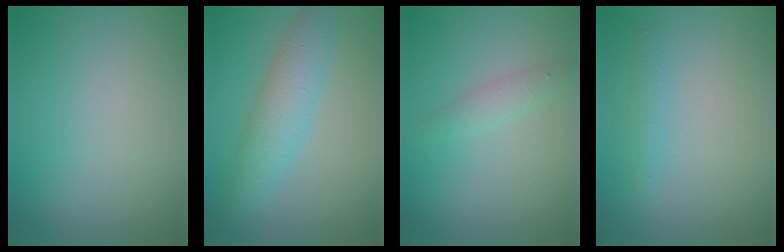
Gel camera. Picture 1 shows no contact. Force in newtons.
{"total": 4.3, "press": 4.3, "slide": 0.1}
{"total": 1.4, "press": 1.4, "slide": 0.0}
{"total": 1.1, "press": 1.1, "slide": 0.1}